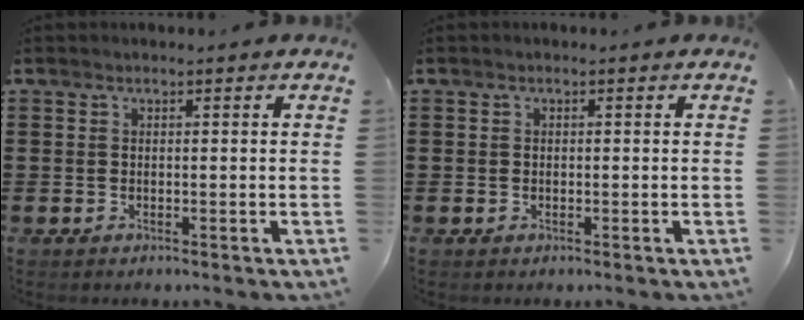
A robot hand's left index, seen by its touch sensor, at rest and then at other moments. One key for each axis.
{"total": 0.0}